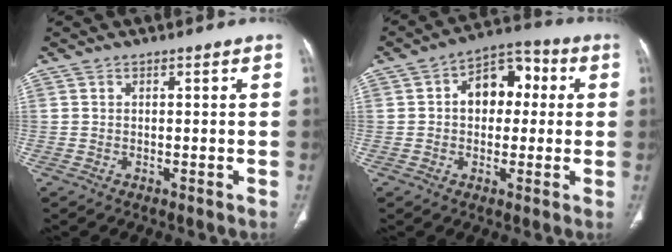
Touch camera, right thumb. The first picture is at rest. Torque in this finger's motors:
{"motor_torque": [-0.05, 1.44, 0.38, 0.71, 0.06]}